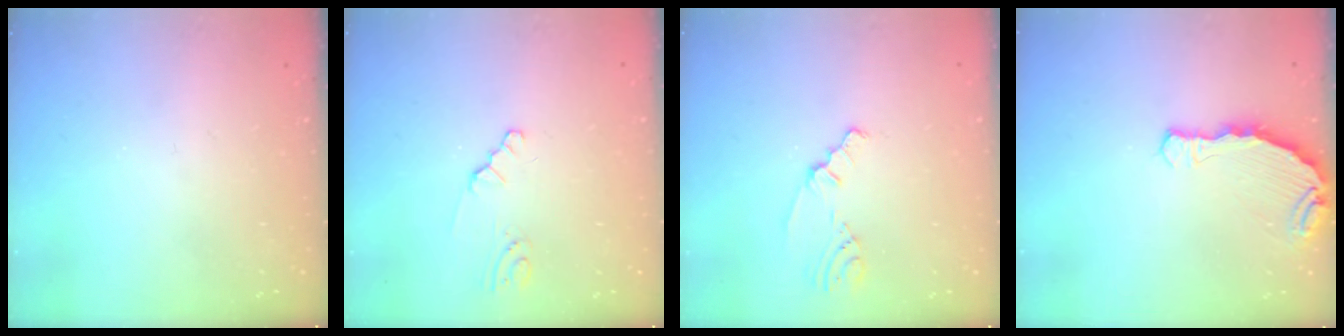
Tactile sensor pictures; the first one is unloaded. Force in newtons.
{"total": 0.9, "press": 0.8, "slide": 0.2}
{"total": 2.0, "press": 1.5, "slide": 1.4}
{"total": 7.5, "press": 6.4, "slide": 3.9}